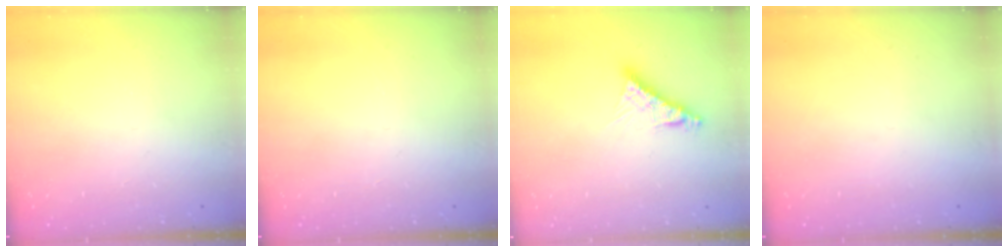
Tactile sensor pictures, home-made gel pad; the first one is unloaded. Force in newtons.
{"total": 0.0}
{"total": 8.5, "press": 8.5, "slide": 0.7}
{"total": 1.6, "press": 1.6, "slide": 0.2}